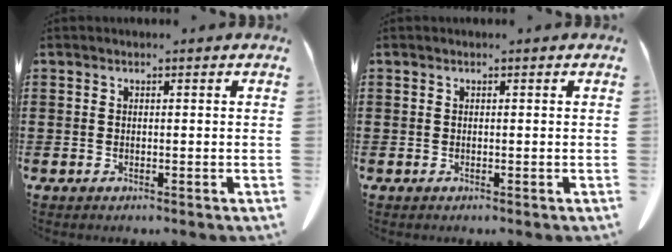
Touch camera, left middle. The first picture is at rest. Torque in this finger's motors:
{"motor_torque": [-1.26, -0.88, -0.01, -0.01]}